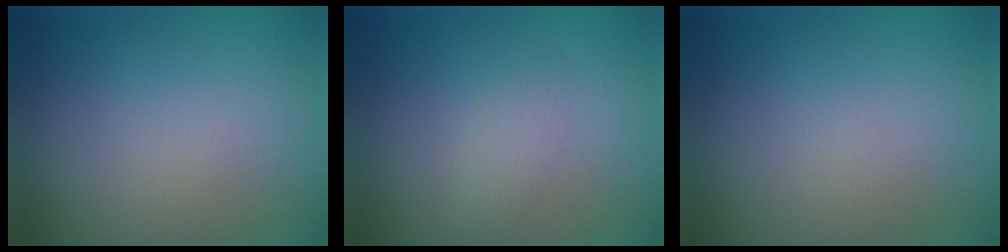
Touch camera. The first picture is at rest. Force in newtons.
{"total": 1.4, "press": 1.4, "slide": 0.0}
{"total": 0.0}